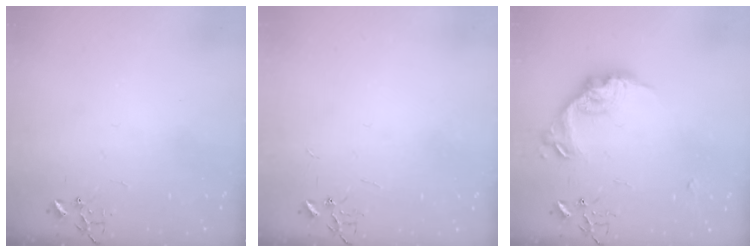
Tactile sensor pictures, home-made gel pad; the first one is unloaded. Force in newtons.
{"total": 1.8, "press": 1.8, "slide": 0.2}
{"total": 16.7, "press": 16.7, "slide": 0.9}